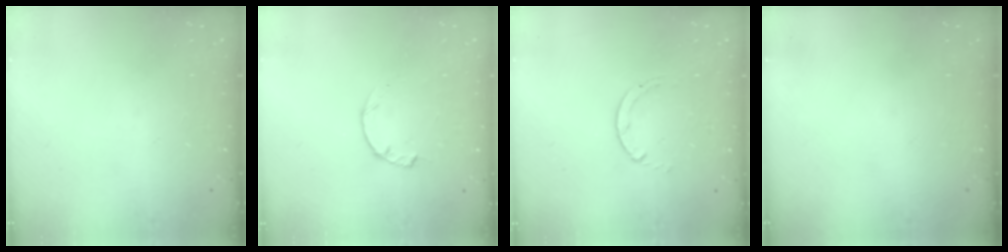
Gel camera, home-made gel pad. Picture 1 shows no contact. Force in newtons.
{"total": 2.3, "press": 2.3, "slide": 0.4}
{"total": 0.6, "press": 0.5, "slide": 0.1}
{"total": 0.0}